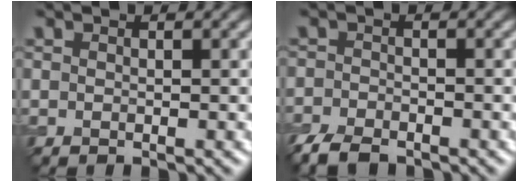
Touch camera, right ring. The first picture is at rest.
{"total": 4.1, "force": [-3.3, 1.5, 1.8], "torque": [-0.033, -0.010, -0.070]}